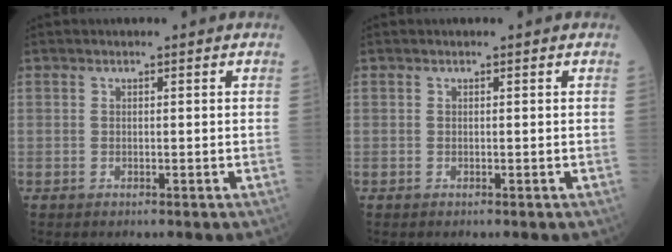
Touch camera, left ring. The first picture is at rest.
{"total": 0.0}